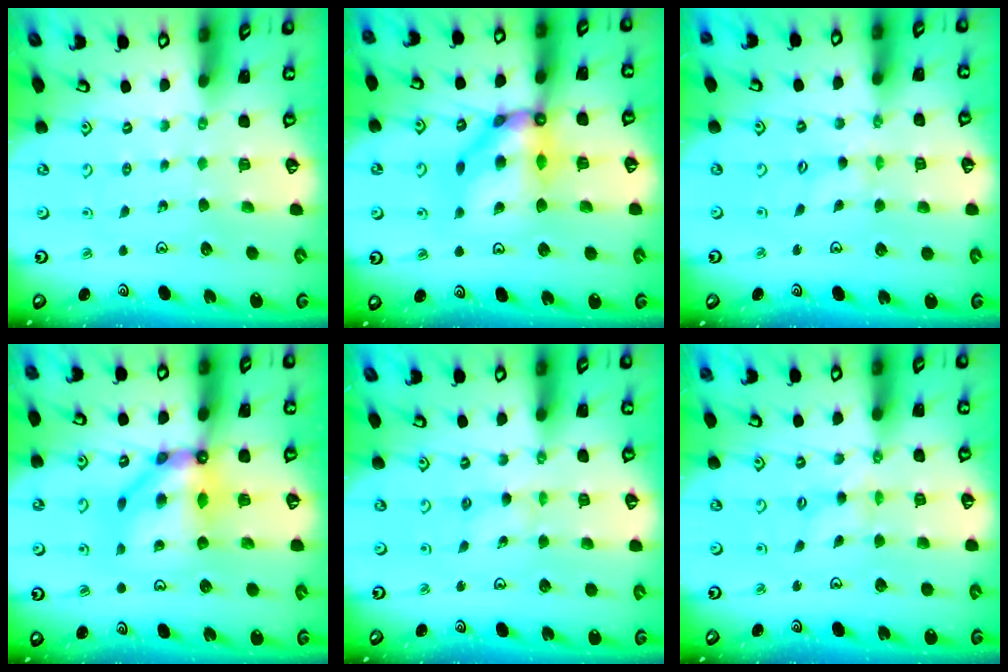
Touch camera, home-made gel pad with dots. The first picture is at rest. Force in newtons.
{"total": 11.8, "press": 11.7, "slide": 1.3}
{"total": 0.6, "press": 0.5, "slide": 0.2}
{"total": 9.5, "press": 9.4, "slide": 1.1}
{"total": 3.1, "press": 3.1, "slide": 0.4}
{"total": 1.8, "press": 1.8, "slide": 0.4}